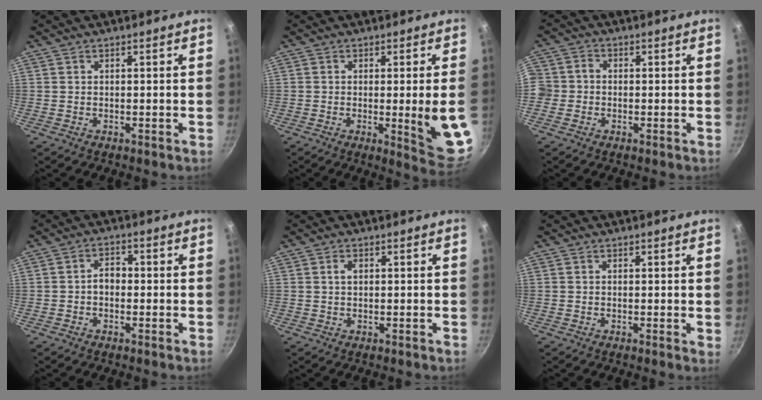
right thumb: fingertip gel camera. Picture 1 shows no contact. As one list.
[{"total": 10.8, "force": [-1.1, 1.3, 10.6], "torque": [-0.127, -0.011, -0.009]}, {"total": 4.3, "force": [-1.3, 3.9, 1.3], "torque": [-0.014, 0.016, -0.036]}, {"total": 3.4, "force": [-0.6, 2.5, 2.2], "torque": [-0.022, 0.016, -0.016]}, {"total": 1.6, "force": [0.3, 1.1, 1.1], "torque": [-0.018, 0.004, 0.004]}, {"total": 0.9, "force": [0.1, 0.3, 0.8], "torque": [-0.011, -0.001, -0.002]}]